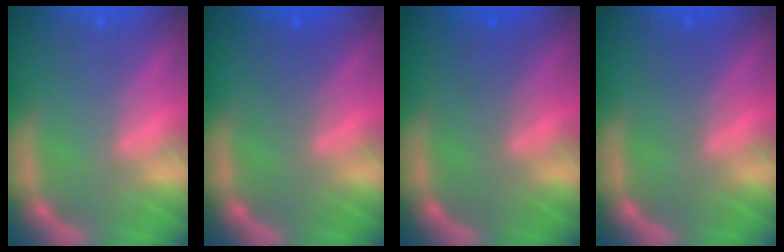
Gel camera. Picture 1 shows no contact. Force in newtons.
{"total": 1.5}
{"total": 1.4}
{"total": 1.0}